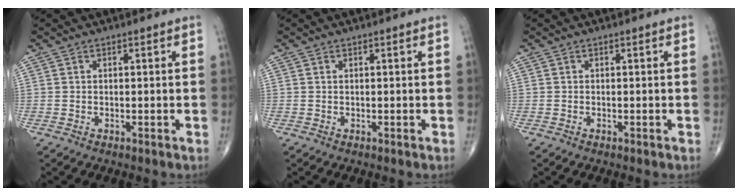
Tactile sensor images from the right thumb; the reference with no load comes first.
{"total": 0.0}
{"total": 0.0}